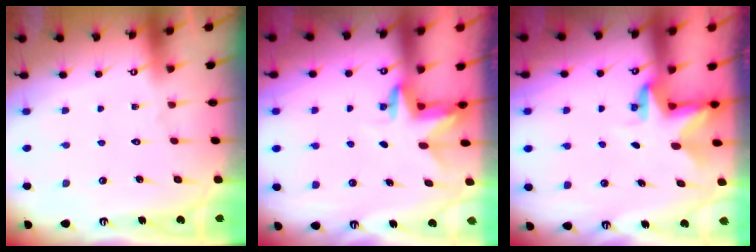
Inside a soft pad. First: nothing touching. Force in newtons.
{"total": 3.2, "press": 3.2, "slide": 0.3}
{"total": 2.9, "press": 2.9, "slide": 0.3}